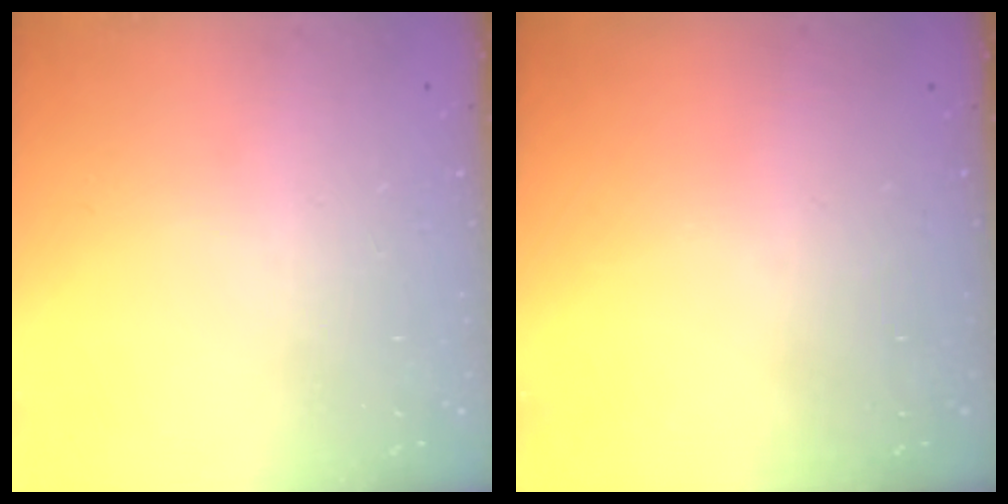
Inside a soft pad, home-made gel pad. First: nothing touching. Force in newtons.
{"total": 0.0}